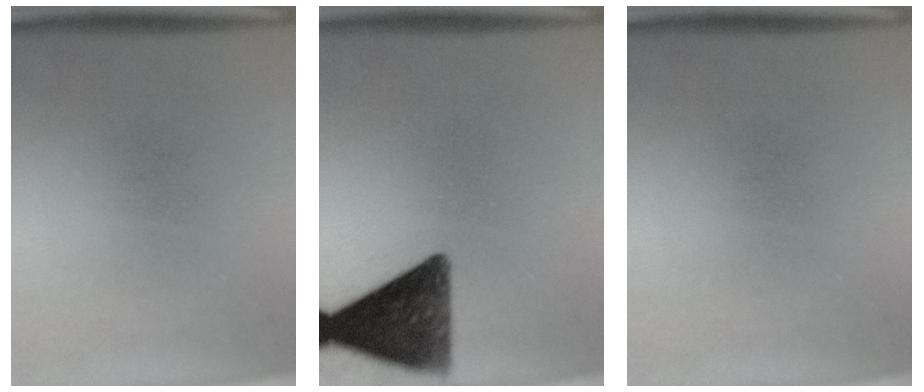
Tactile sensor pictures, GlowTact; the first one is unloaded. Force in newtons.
{"total": 12.0}
{"total": 0.0}